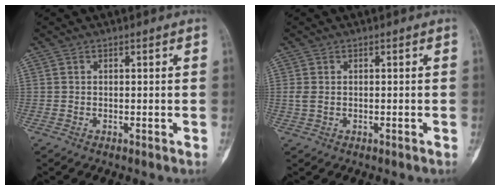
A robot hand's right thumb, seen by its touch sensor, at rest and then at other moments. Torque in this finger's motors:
{"motor_torque": [-0.43, 0.20, 0.43, -0.01, 0.03]}